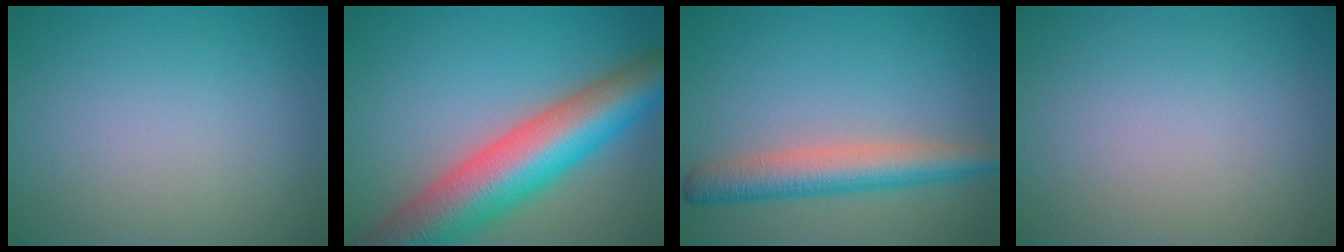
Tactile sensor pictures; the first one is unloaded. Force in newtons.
{"total": 11.9, "press": 11.9, "slide": 0.7}
{"total": 5.0, "press": 5.0, "slide": 0.3}
{"total": 0.0}